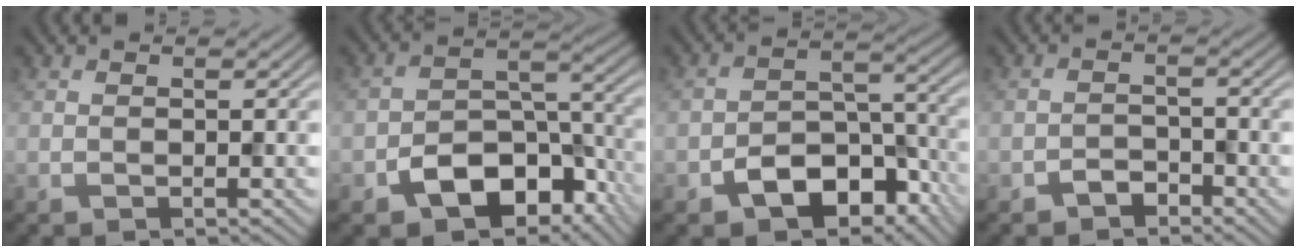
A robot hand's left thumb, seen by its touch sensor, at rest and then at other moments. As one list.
[{"total": 11.0, "force": [-5.9, 6.6, 6.6], "torque": [-0.105, -0.018, -0.100]}, {"total": 9.6, "force": [-5.2, 5.7, 5.6], "torque": [-0.085, -0.015, -0.089]}, {"total": 2.3, "force": [-1.8, 1.2, 0.8], "torque": [-0.008, 0.006, -0.036]}]